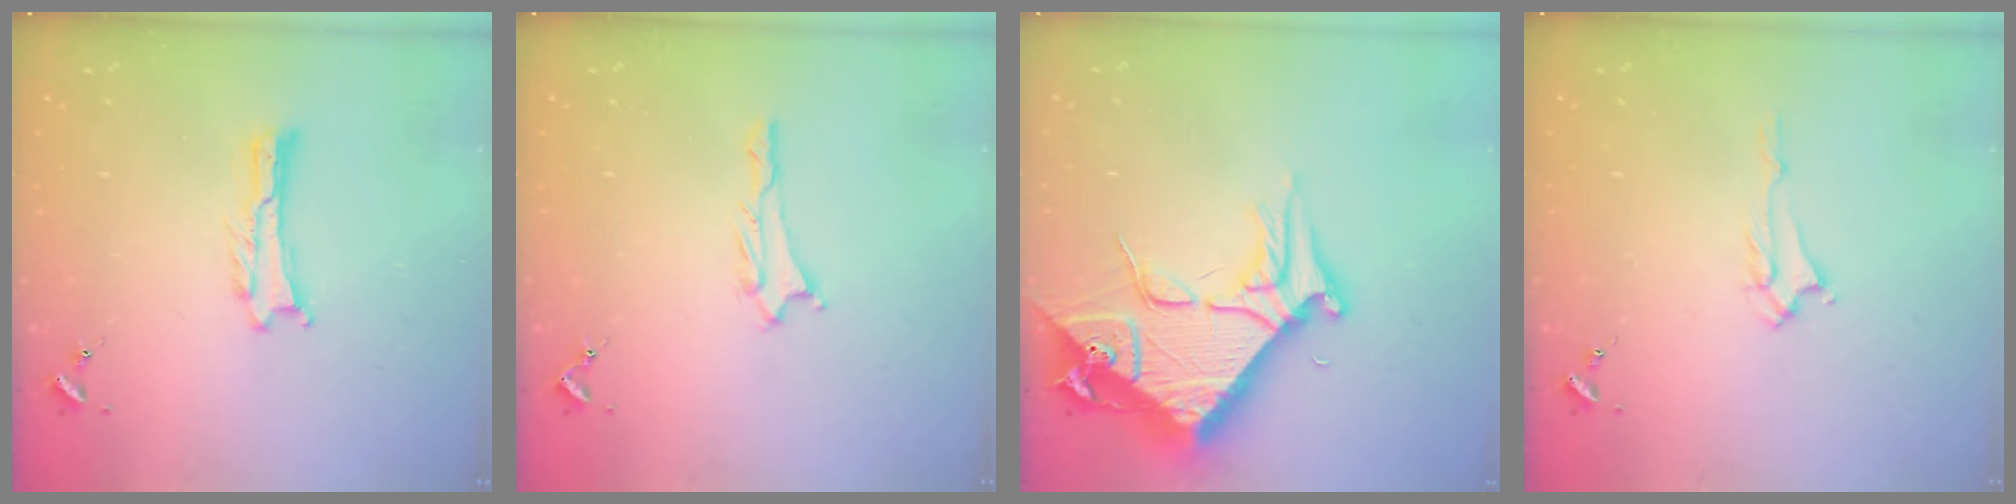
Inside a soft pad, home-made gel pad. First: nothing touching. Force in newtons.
{"total": 1.2, "press": 1.2, "slide": 0.1}
{"total": 12.0, "press": 11.9, "slide": 1.4}
{"total": 1.4, "press": 1.4, "slide": 0.3}